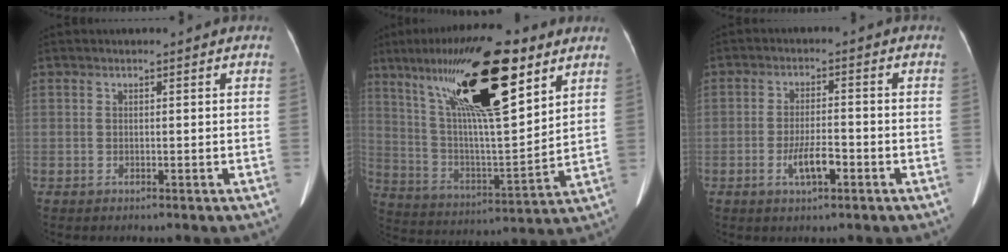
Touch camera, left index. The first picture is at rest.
{"total": 23.5, "force": [13.2, 4.4, 19.0], "torque": [-0.353, 0.026, 0.230]}
{"total": 4.9, "force": [-2.2, 1.3, 4.2], "torque": [-0.082, 0.000, -0.037]}